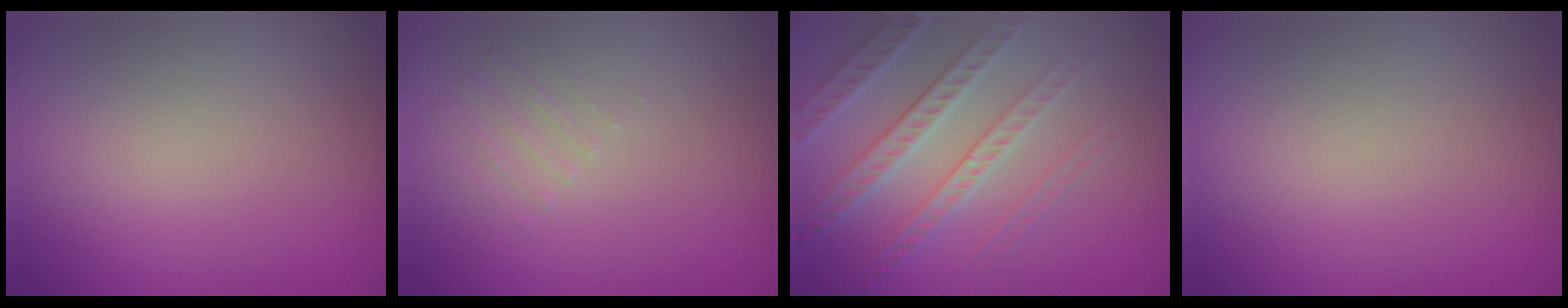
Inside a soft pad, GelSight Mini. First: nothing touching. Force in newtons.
{"total": 0.6, "press": 0.5, "slide": 0.4}
{"total": 4.4, "press": 4.0, "slide": 1.9}
{"total": 0.0}